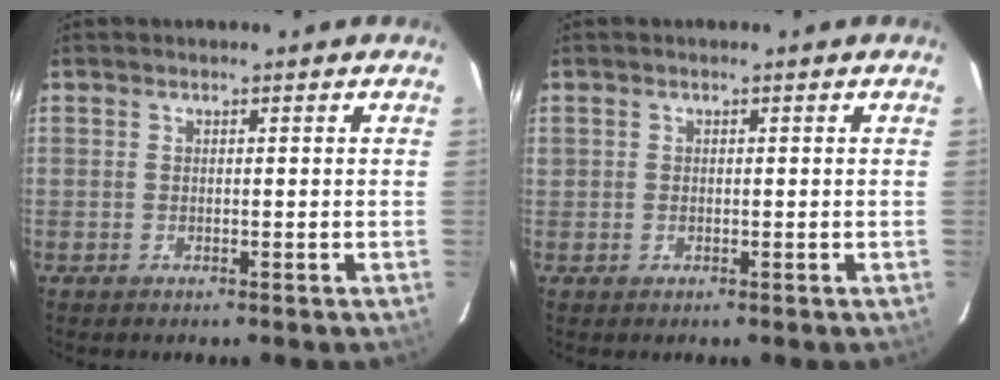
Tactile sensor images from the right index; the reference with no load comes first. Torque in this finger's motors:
{"motor_torque": [-0.11, 0.05, -0.01, 0.00]}